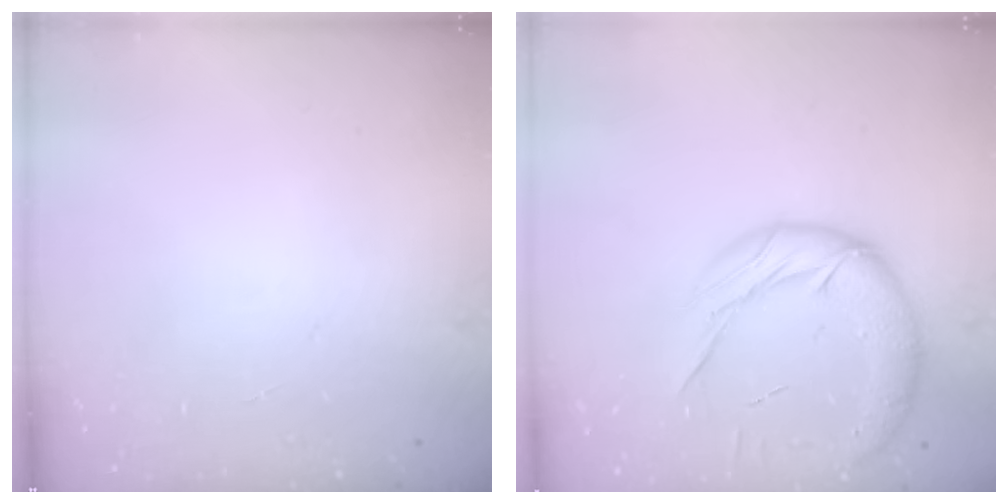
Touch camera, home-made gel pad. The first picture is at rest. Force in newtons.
{"total": 15.9, "press": 15.7, "slide": 1.9}